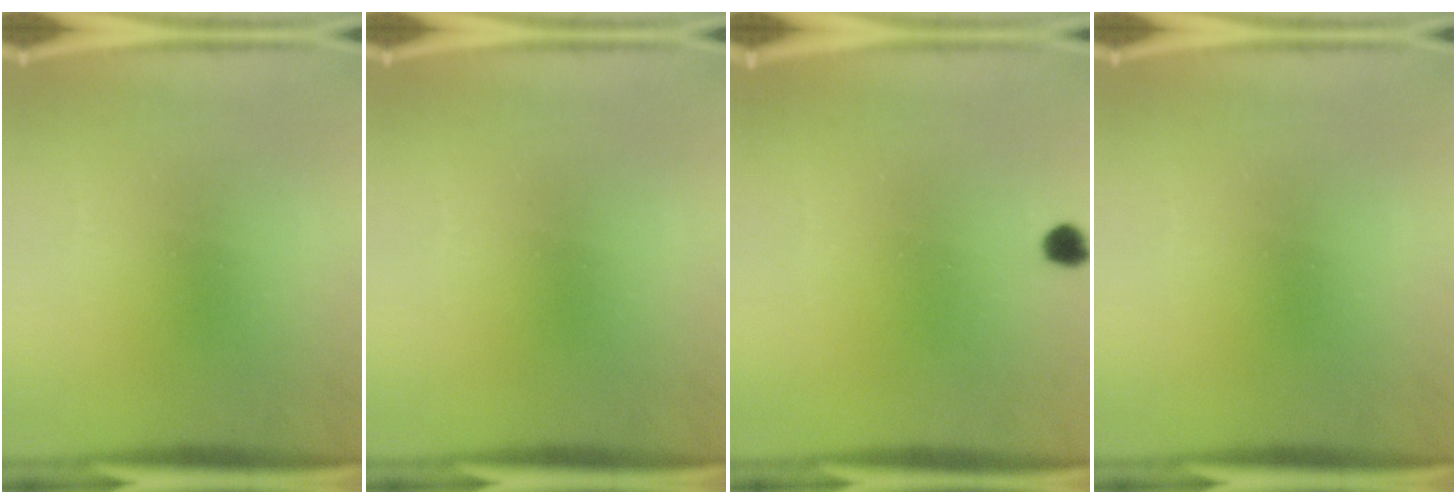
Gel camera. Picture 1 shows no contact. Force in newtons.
{"total": 0.0}
{"total": 2.0}
{"total": 0.0}